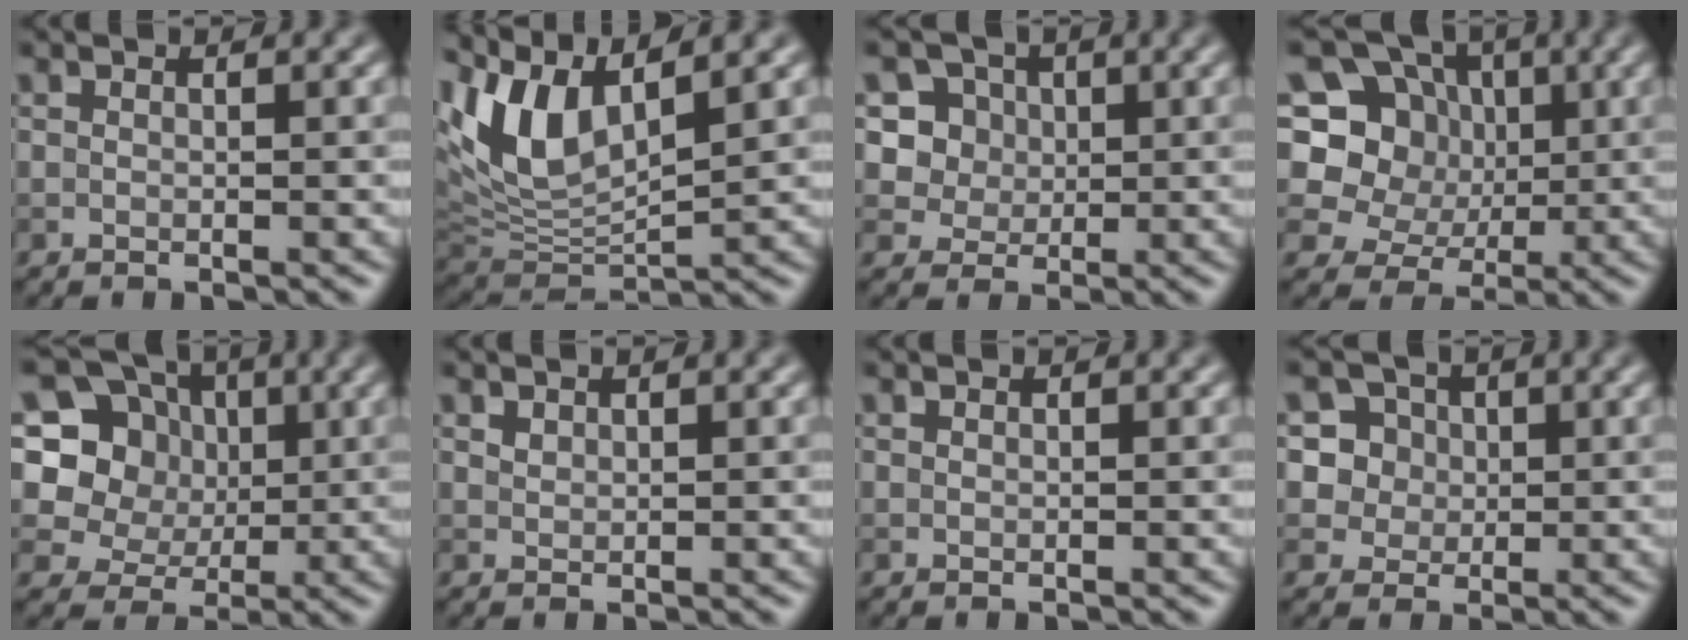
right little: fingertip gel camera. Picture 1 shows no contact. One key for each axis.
{"total": 7.5, "fx": 3.6, "fy": 3.1, "fz": 5.8, "tx": -0.129, "ty": 0.007, "tz": 0.068}
{"total": 6.5, "fx": 2.4, "fy": 5.5, "fz": 2.5, "tx": -0.035, "ty": 0.009, "tz": 0.032}
{"total": 9.4, "fx": 1.8, "fy": 8.3, "fz": 3.9, "tx": -0.084, "ty": 0.032, "tz": -0.004}
{"total": 11.0, "fx": 2.9, "fy": 9.8, "fz": 4.1, "tx": -0.109, "ty": 0.033, "tz": 0.044}
{"total": 0.6, "fx": 0.5, "fy": 0.4, "fz": 0.2, "tx": -0.005, "ty": 0.000, "tz": 0.012}
{"total": 0.0}
{"total": 7.1, "fx": 2.6, "fy": 6.2, "fz": 2.3, "tx": -0.043, "ty": 0.025, "tz": 0.030}